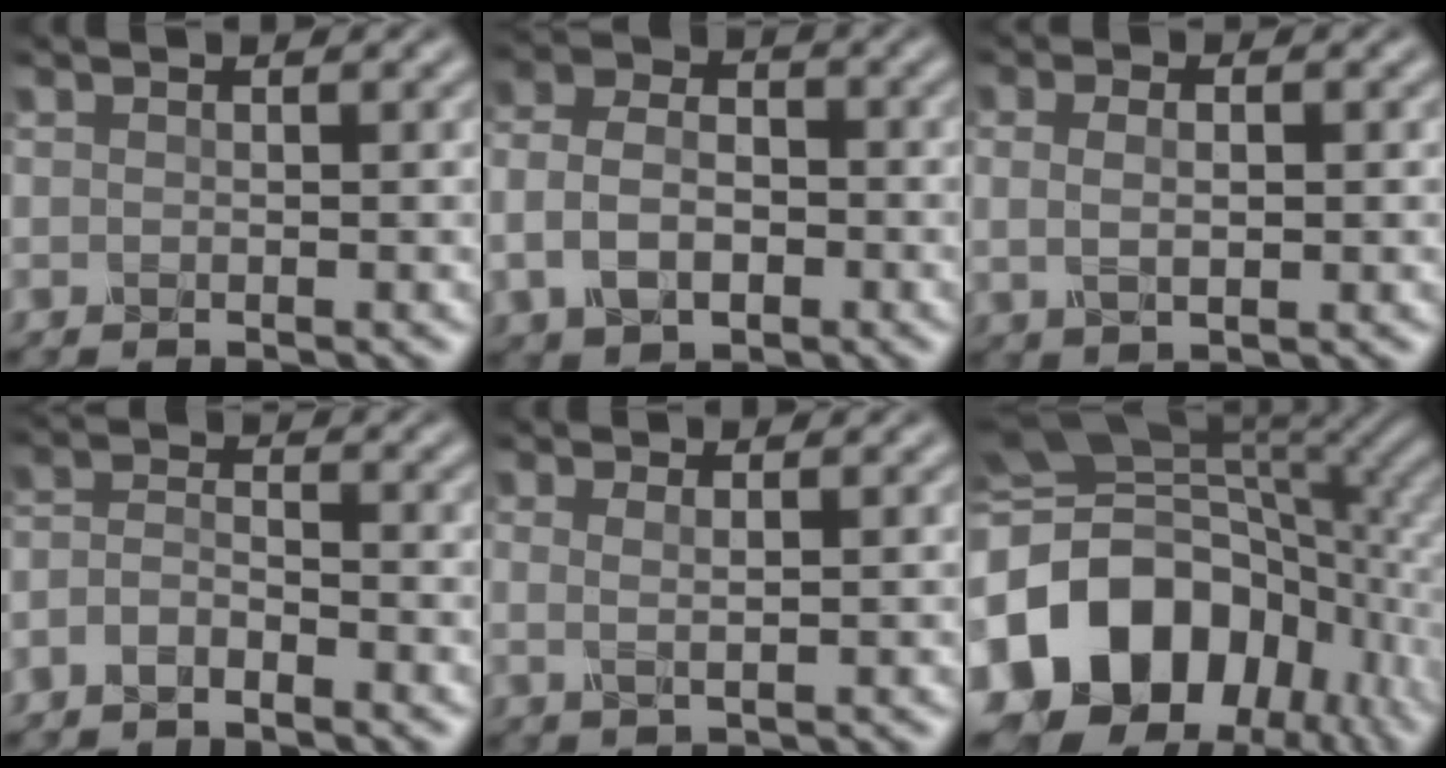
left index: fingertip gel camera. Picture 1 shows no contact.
{"total": 5.5, "force": [-1.3, 4.0, 3.5], "torque": [-0.074, 0.007, -0.035]}
{"total": 2.8, "force": [0.5, 1.6, 2.3], "torque": [-0.040, 0.000, 0.005]}
{"total": 2.6, "force": [-1.9, 1.1, 1.4], "torque": [-0.030, 0.007, -0.050]}
{"total": 1.4, "force": [0.6, 0.4, 1.2], "torque": [-0.017, -0.002, 0.006]}
{"total": 18.0, "force": [-4.6, 13.2, 11.4], "torque": [-0.238, -0.016, -0.077]}